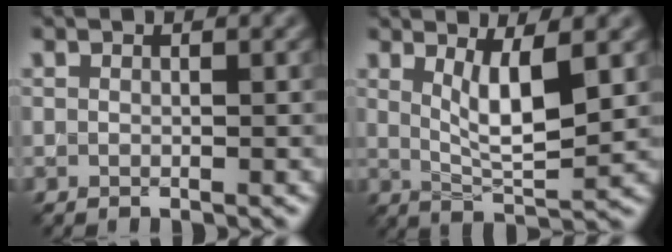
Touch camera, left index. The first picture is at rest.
{"total": 4.5, "force": [1.6, 1.1, 4.1], "torque": [-0.073, -0.013, 0.034]}